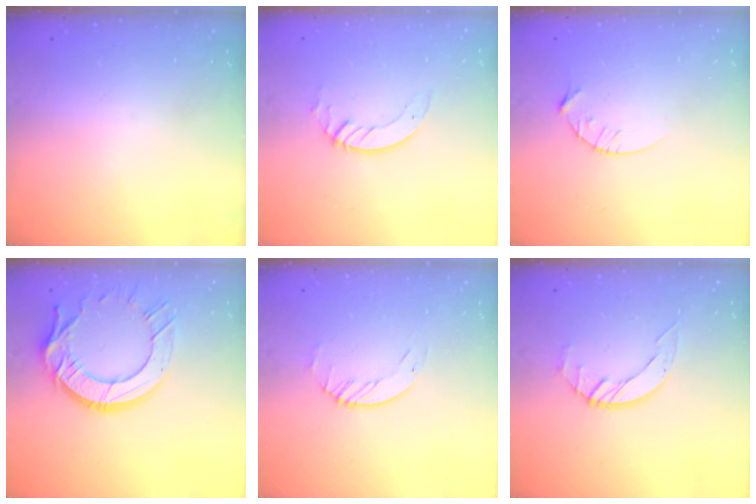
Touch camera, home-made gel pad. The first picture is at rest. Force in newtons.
{"total": 3.3, "press": 3.3, "slide": 0.2}
{"total": 4.8, "press": 4.8, "slide": 0.6}
{"total": 14.7, "press": 14.6, "slide": 1.2}
{"total": 1.7, "press": 1.7, "slide": 0.2}
{"total": 2.7, "press": 2.7, "slide": 0.3}